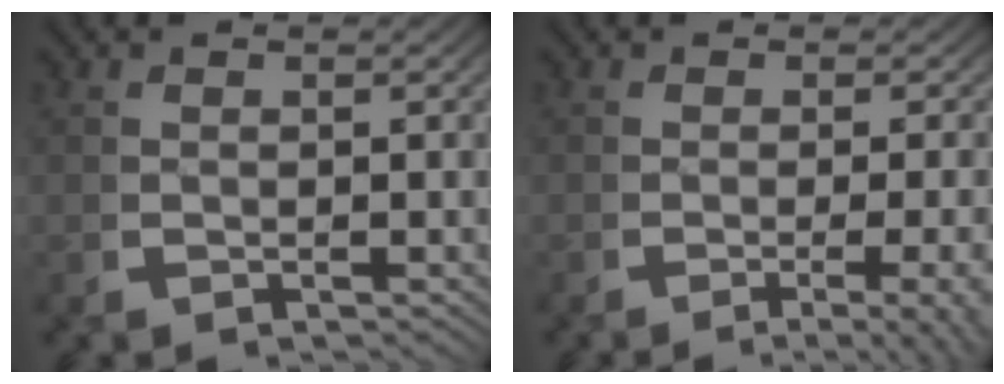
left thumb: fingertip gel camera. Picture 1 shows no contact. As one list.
[{"total": 5.2, "force": [-2.9, 1.4, 4.1], "torque": [-0.067, -0.015, -0.037]}]